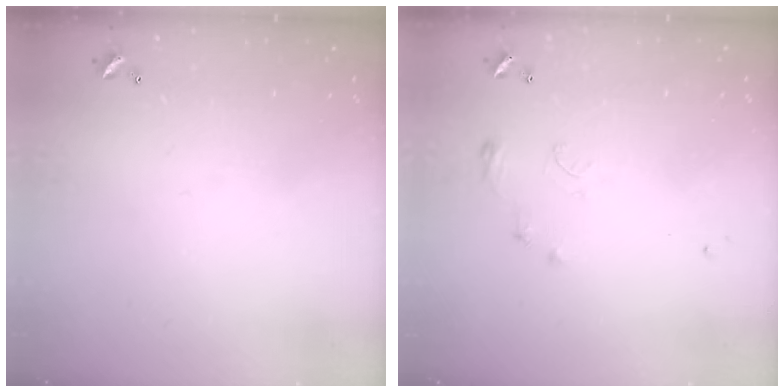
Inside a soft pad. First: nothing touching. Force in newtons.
{"total": 6.3, "press": 6.3, "slide": 0.8}